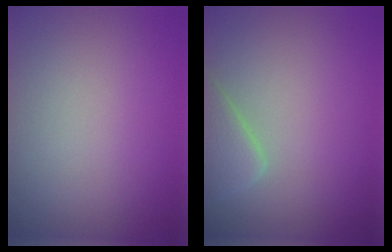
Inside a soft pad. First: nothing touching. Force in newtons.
{"total": 2.8, "press": 2.8, "slide": 0.2}